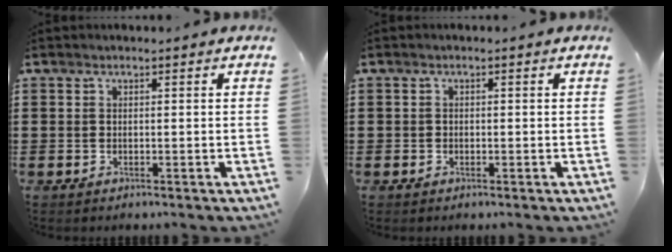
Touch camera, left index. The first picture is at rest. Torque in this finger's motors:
{"motor_torque": [-0.23, 0.55, -0.07, -0.01]}